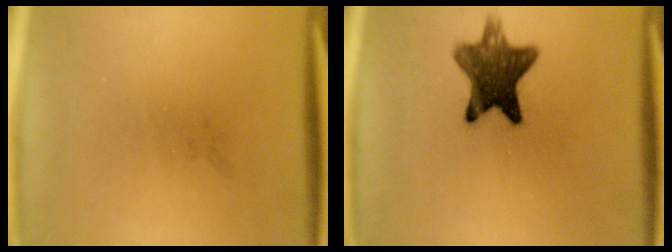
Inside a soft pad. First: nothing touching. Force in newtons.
{"total": 10.6}